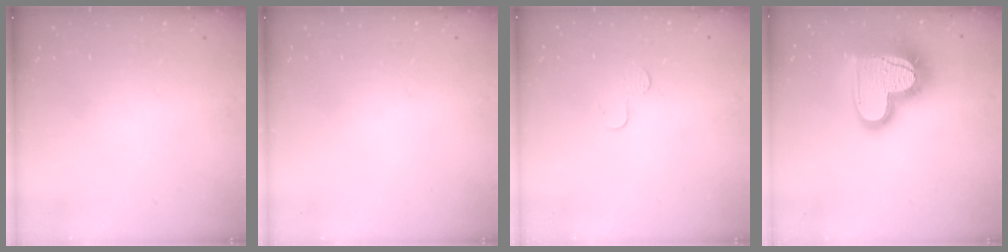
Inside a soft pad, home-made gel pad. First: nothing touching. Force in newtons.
{"total": 0.0}
{"total": 3.9, "press": 3.9, "slide": 0.4}
{"total": 21.1, "press": 21.0, "slide": 1.9}